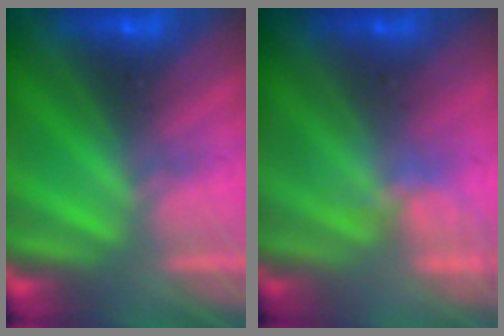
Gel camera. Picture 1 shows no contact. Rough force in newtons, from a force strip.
{"total": 1.9}